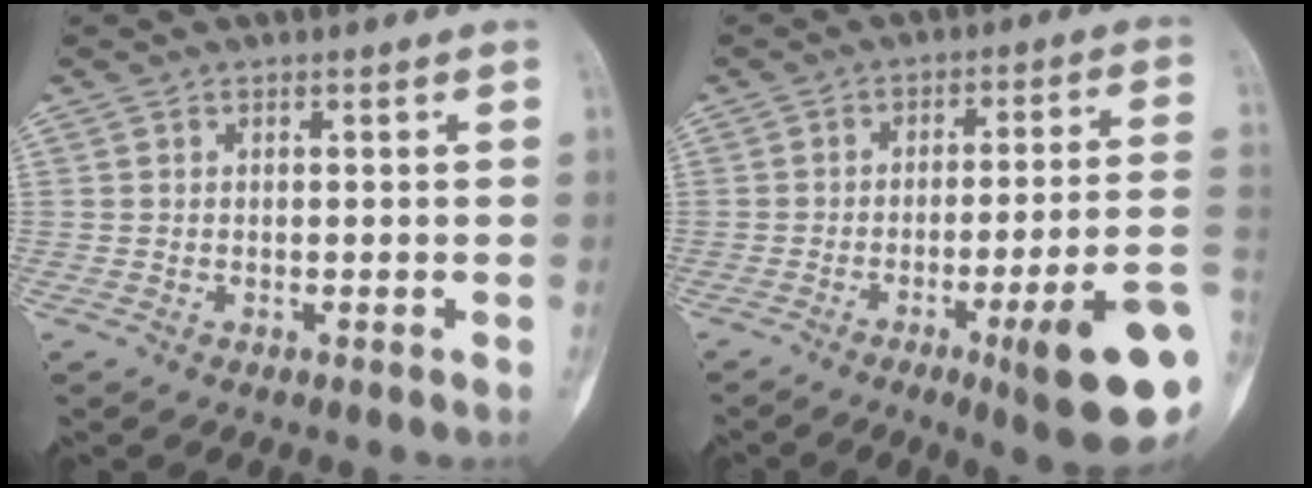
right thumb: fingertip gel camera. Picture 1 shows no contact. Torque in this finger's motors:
{"motor_torque": [2.21, 1.60, 1.43, -0.74, 0.30]}